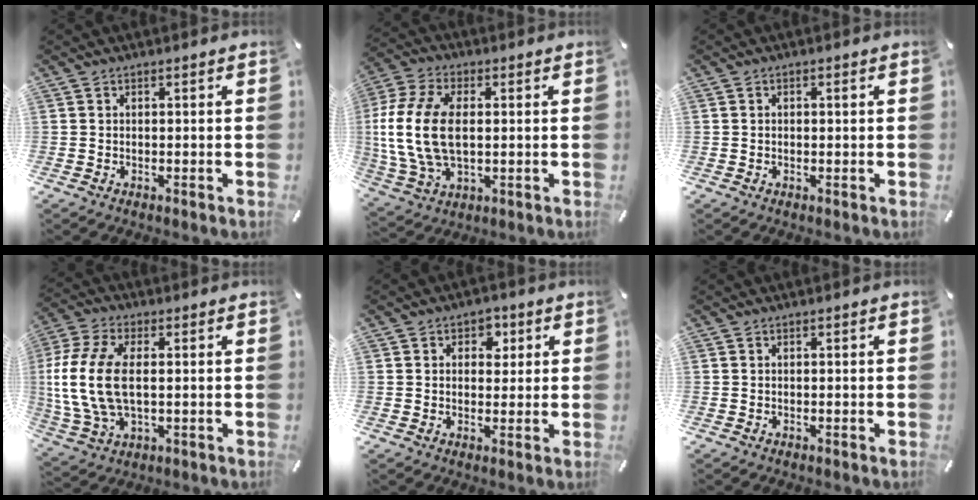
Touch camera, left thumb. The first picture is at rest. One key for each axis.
{"total": 14.8, "fx": 0.9, "fy": 9.2, "fz": 11.5, "tx": -0.265, "ty": 0.003, "tz": 0.016}
{"total": 0.6, "fx": 0.1, "fy": 0.3, "fz": 0.5, "tx": -0.009, "ty": 0.002, "tz": 0.000}
{"total": 14.4, "fx": 1.0, "fy": 7.8, "fz": 12.0, "tx": -0.275, "ty": -0.009, "tz": 0.016}
{"total": 4.2, "fx": 1.4, "fy": 3.5, "fz": 1.9, "tx": -0.005, "ty": -0.007, "tz": 0.013}
{"total": 0.0}